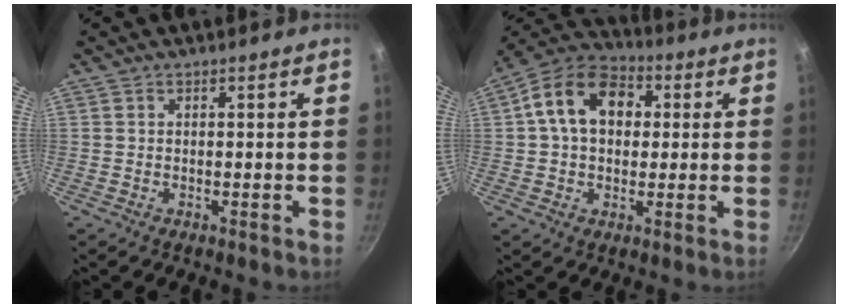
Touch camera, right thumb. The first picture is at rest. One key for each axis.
{"total": 14.0, "fx": 2.6, "fy": 10.2, "fz": 9.3, "tx": -0.123, "ty": 0.024, "tz": 0.024}